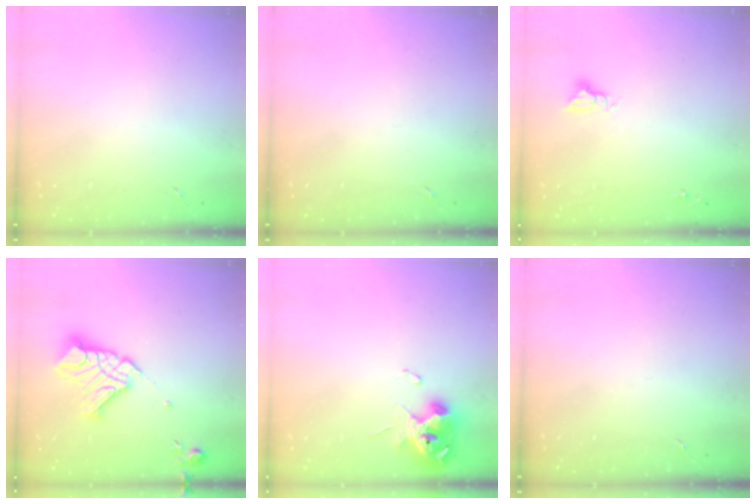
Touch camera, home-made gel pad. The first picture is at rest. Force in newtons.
{"total": 0.0}
{"total": 4.9, "press": 4.9, "slide": 0.3}
{"total": 15.8, "press": 15.7, "slide": 1.9}
{"total": 11.2, "press": 11.2, "slide": 1.3}
{"total": 0.0}